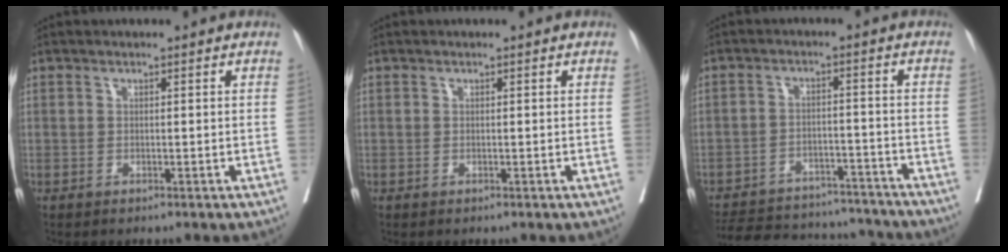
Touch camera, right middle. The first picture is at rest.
{"total": 0.0}
{"total": 18.9, "force": [-17.3, 5.3, 5.3], "torque": [-0.120, 0.001, -0.238]}